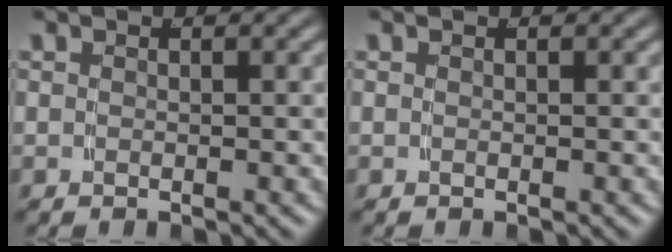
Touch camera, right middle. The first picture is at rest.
{"total": 0.0}